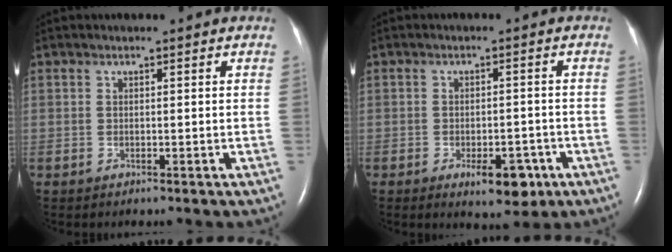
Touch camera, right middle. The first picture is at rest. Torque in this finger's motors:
{"motor_torque": [0.78, -0.45, 0.11, 0.03]}